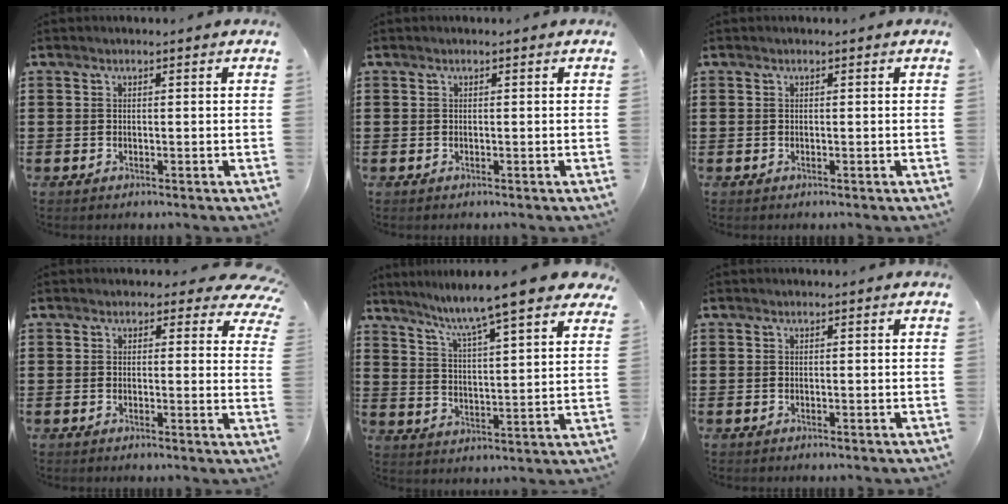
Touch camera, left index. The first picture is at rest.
{"total": 0.0}
{"total": 0.0}
{"total": 2.6, "force": [1.9, 1.2, 1.3], "torque": [-0.017, -0.004, 0.029]}
{"total": 7.0, "force": [6.1, -0.9, 3.3], "torque": [-0.091, -0.043, 0.095]}
{"total": 0.0}